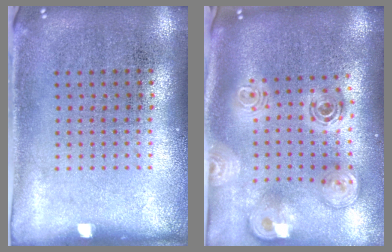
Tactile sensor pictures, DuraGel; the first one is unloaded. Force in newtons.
{"total": 2.8, "press": 2.0, "slide": 2.0}